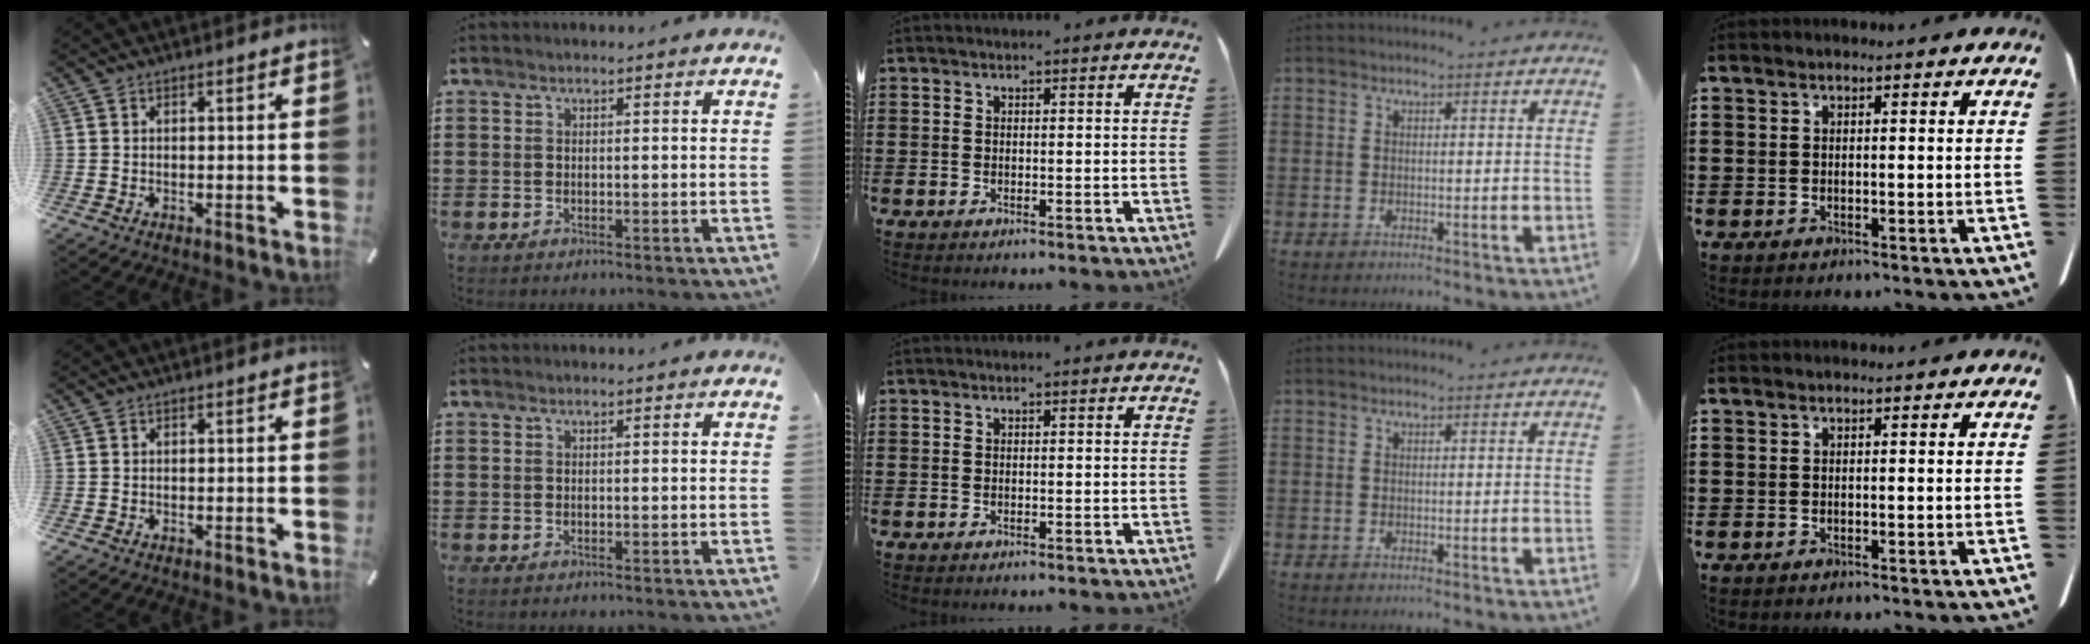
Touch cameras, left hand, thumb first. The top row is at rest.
{}